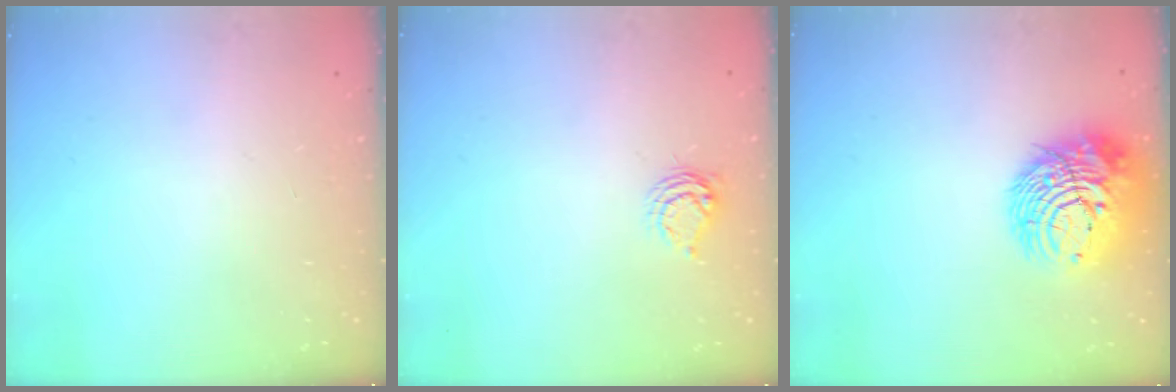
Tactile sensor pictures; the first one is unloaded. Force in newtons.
{"total": 5.6, "press": 5.6, "slide": 0.5}
{"total": 14.9, "press": 14.8, "slide": 1.7}